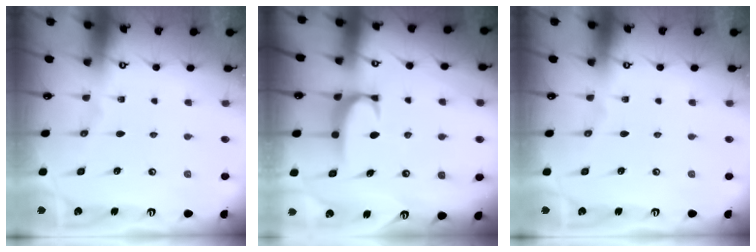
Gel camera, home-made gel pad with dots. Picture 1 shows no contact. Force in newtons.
{"total": 1.7, "press": 1.6, "slide": 0.5}
{"total": 0.0}